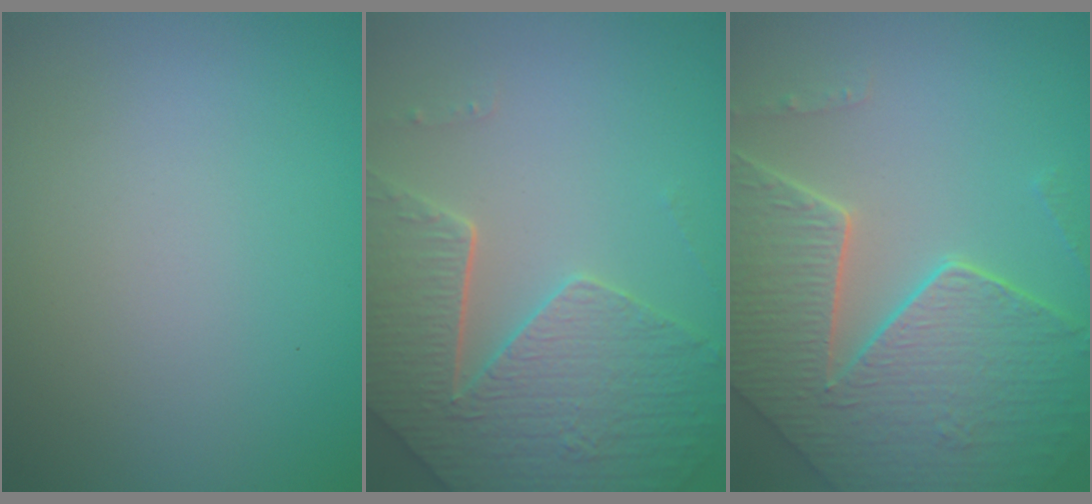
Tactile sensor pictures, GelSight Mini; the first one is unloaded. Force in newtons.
{"total": 6.7, "press": 5.3, "slide": 4.0}
{"total": 8.2, "press": 5.9, "slide": 5.7}